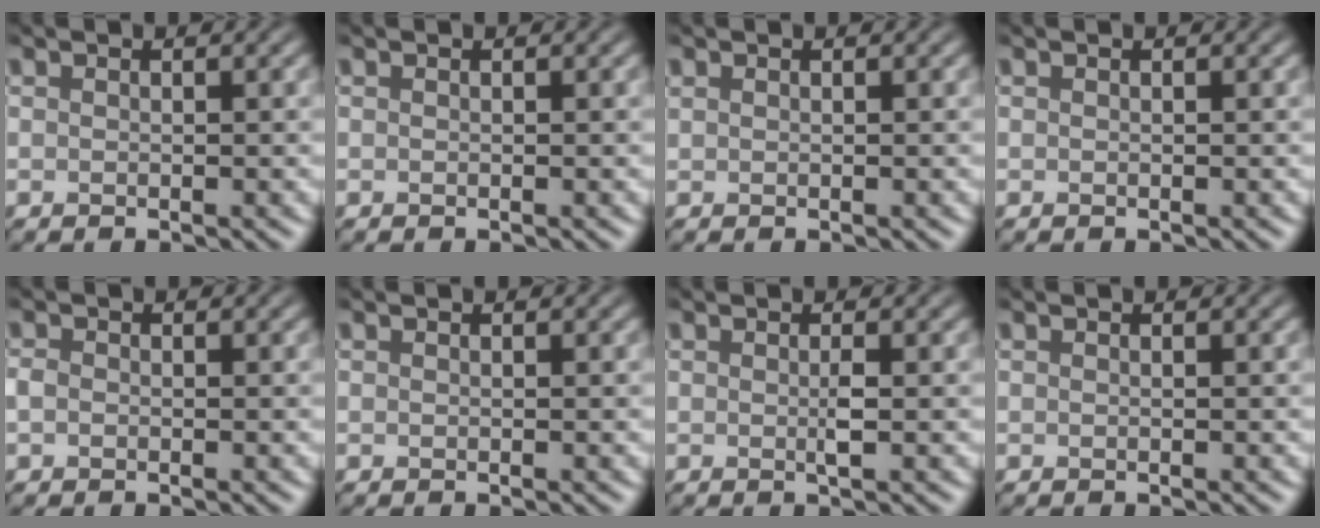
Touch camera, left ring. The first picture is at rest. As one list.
[{"total": 0.0}, {"total": 0.0}, {"total": 0.0}, {"total": 0.9, "force": [-0.3, 0.7, 0.4], "torque": [-0.010, -0.001, -0.008]}, {"total": 0.0}, {"total": 0.8, "force": [0.0, 0.0, 0.8], "torque": [-0.016, -0.001, -0.002]}, {"total": 0.0}]